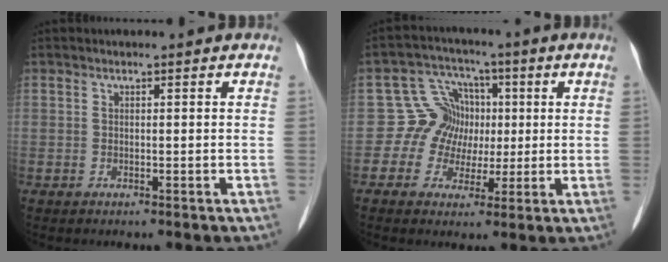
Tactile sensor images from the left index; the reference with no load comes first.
{"total": 7.2, "force": [0.2, 7.1, 1.2], "torque": [-0.014, 0.031, 0.001]}